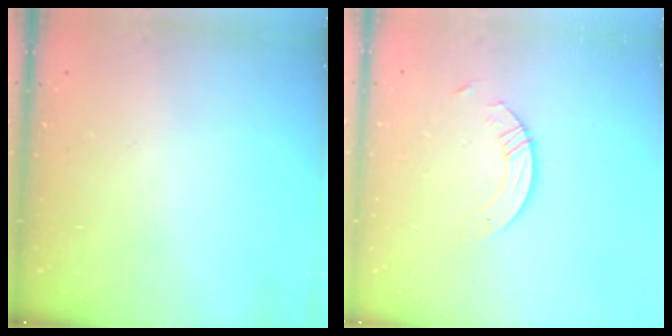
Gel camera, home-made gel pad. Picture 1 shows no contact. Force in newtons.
{"total": 4.3, "press": 4.2, "slide": 0.3}